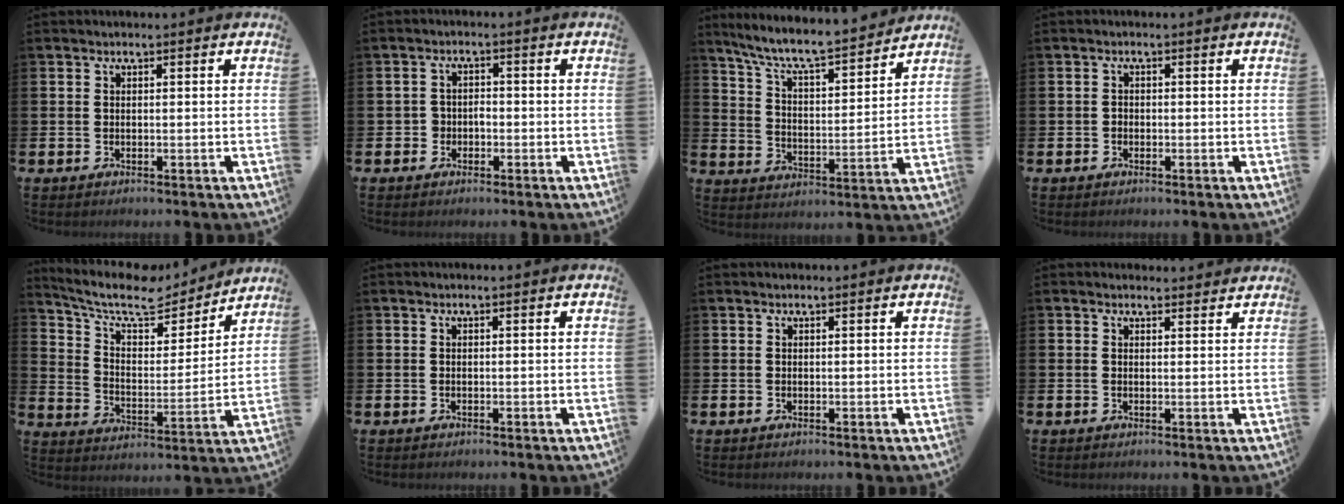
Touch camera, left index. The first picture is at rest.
{"total": 2.0, "force": [-0.9, 1.7, 0.4], "torque": [-0.008, 0.002, -0.024]}
{"total": 8.4, "force": [7.8, 1.0, 3.0], "torque": [-0.098, -0.053, 0.133]}
{"total": 0.9, "force": [-0.5, 0.7, 0.1], "torque": [-0.007, 0.005, -0.011]}
{"total": 9.6, "force": [8.1, 3.2, 4.1], "torque": [-0.101, -0.053, 0.133]}
{"total": 0.0}
{"total": 0.0}
{"total": 1.4, "force": [1.4, 0.4, 0.0], "torque": [0.005, -0.004, 0.024]}